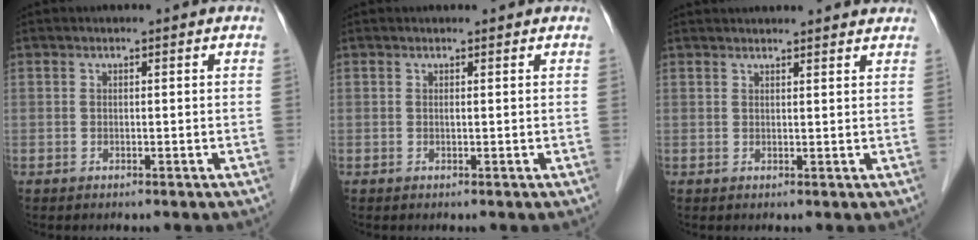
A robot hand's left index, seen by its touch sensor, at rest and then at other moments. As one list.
[{"total": 0.5, "force": [0.5, 0.1, 0.3], "torque": [-0.012, 0.003, 0.007]}, {"total": 10.4, "force": [9.9, 1.2, 2.9], "torque": [-0.028, 0.025, 0.107]}]